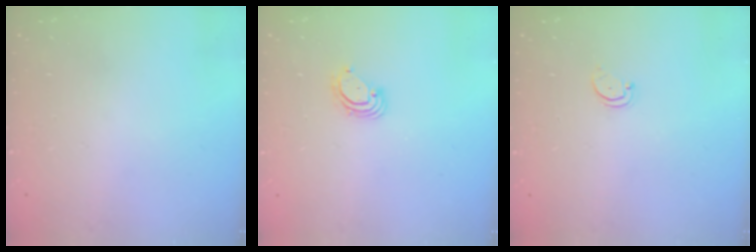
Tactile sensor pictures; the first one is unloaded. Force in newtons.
{"total": 3.8, "press": 3.8, "slide": 0.1}
{"total": 1.5, "press": 1.5, "slide": 0.3}